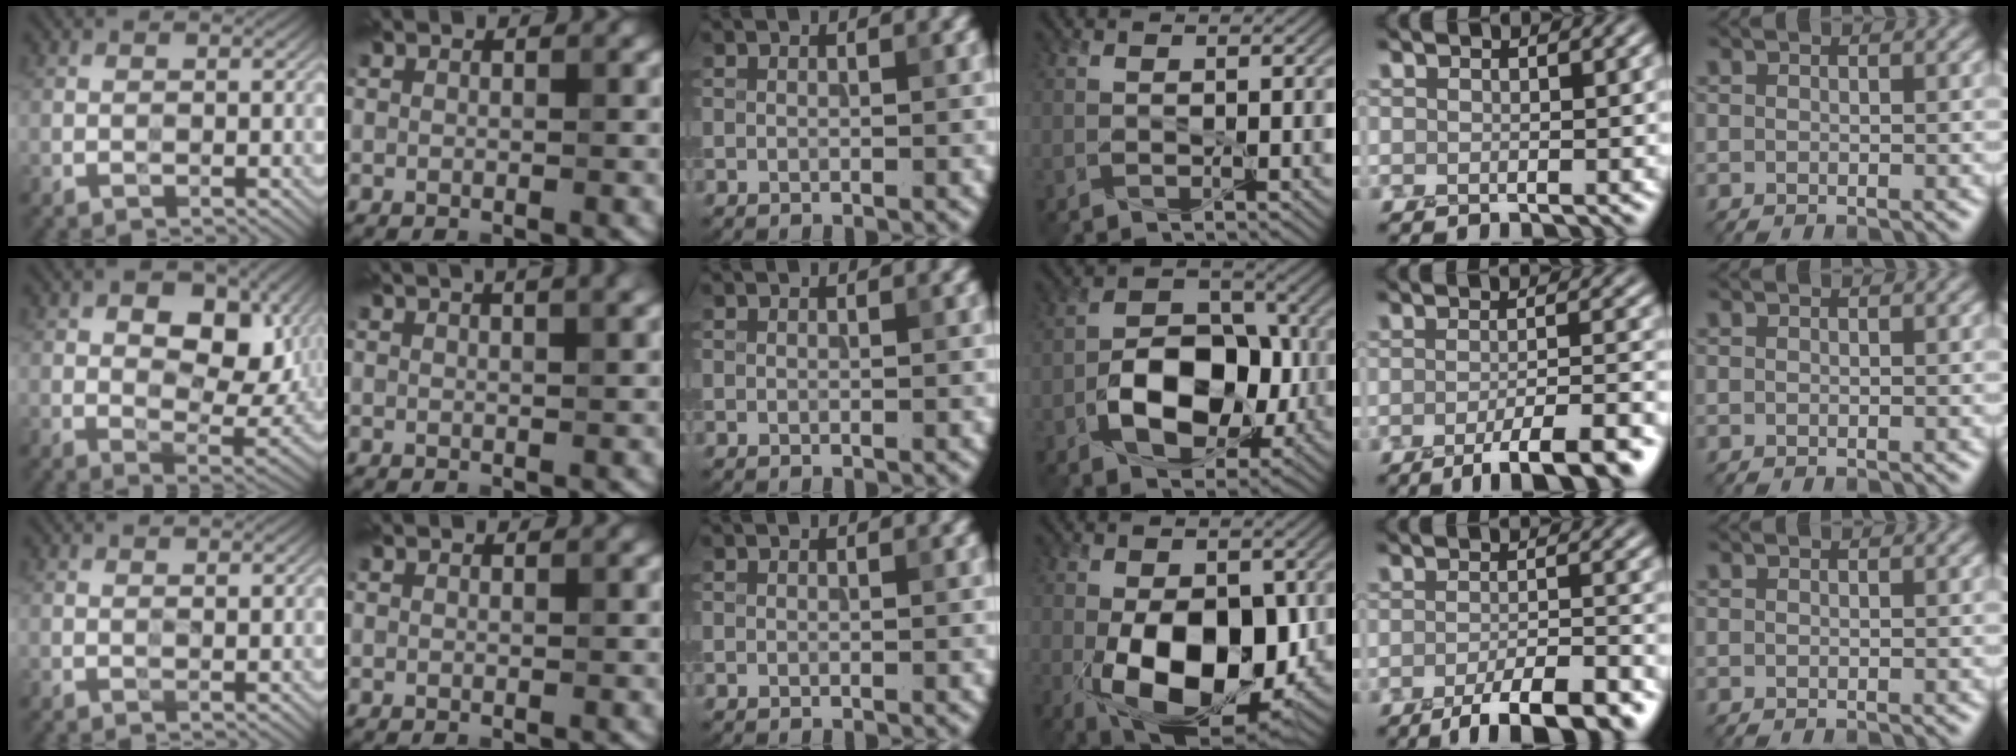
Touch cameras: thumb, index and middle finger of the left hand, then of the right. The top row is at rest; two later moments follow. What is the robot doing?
{"motion": "peel", "object": "velcro strap"}